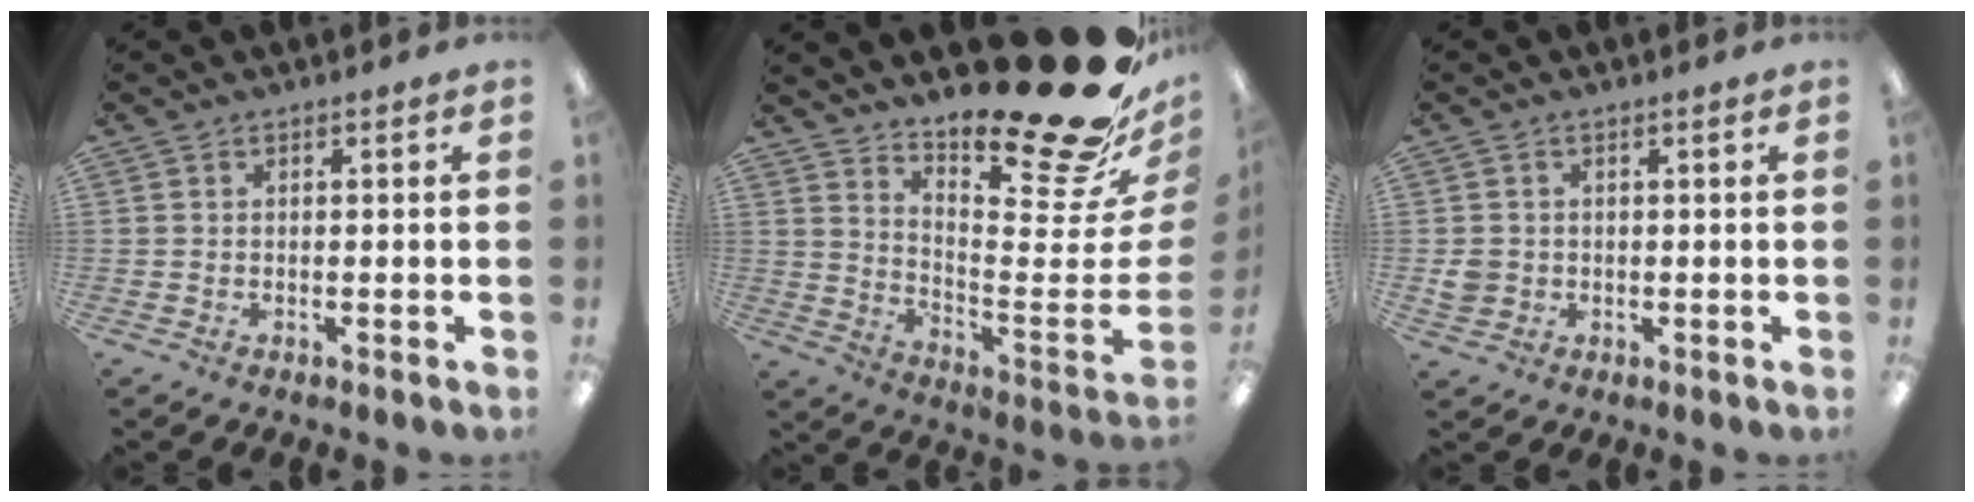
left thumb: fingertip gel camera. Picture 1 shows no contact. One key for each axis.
{"total": 23.7, "fx": 18.2, "fy": 4.8, "fz": 14.4, "tx": -0.149, "ty": -0.163, "tz": 0.292}
{"total": 3.1, "fx": 0.1, "fy": 3.0, "fz": 0.8, "tx": -0.001, "ty": -0.002, "tz": -0.001}